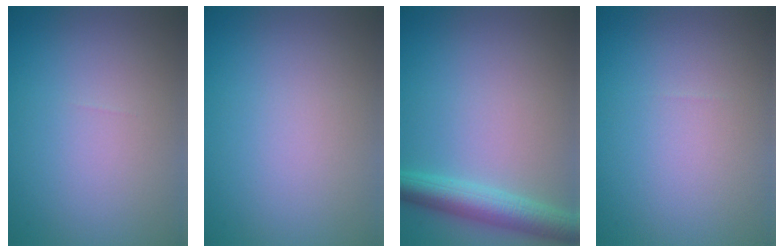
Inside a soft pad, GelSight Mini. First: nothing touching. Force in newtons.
{"total": 0.0}
{"total": 4.3, "press": 4.3, "slide": 0.2}
{"total": 0.0}